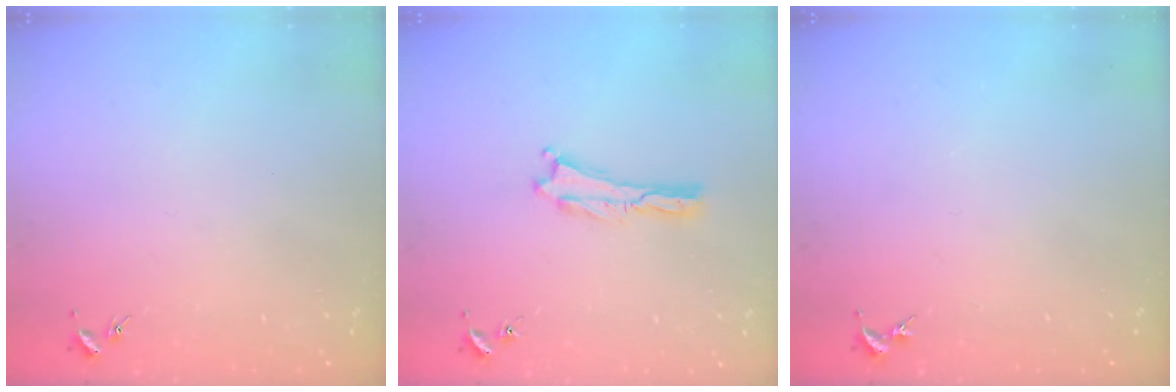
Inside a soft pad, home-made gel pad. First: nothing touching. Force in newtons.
{"total": 0.0}
{"total": 0.0}